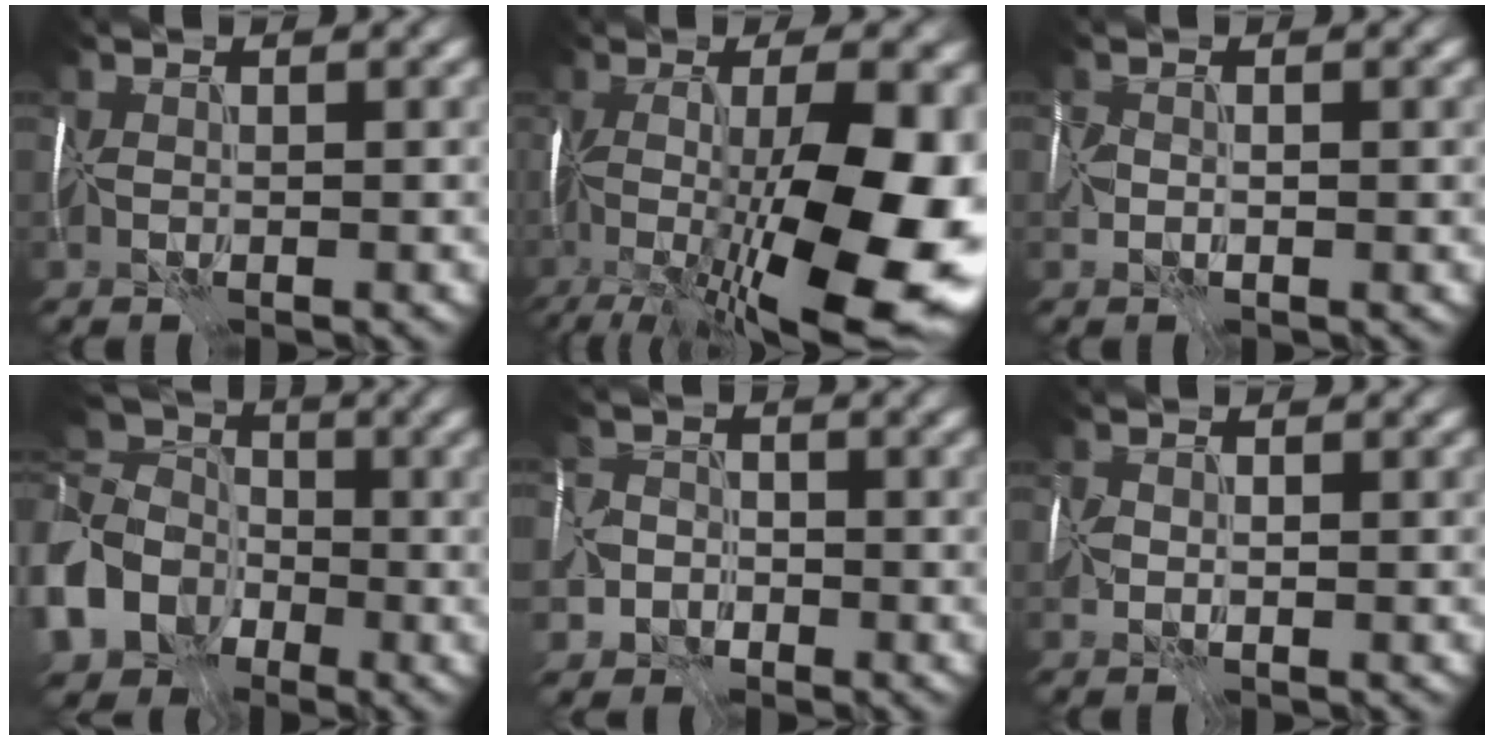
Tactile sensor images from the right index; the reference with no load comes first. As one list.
[{"total": 15.3, "force": [-3.4, 4.0, 14.3], "torque": [-0.236, -0.012, -0.047]}, {"total": 2.0, "force": [-0.5, 1.3, 1.5], "torque": [-0.037, -0.010, -0.008]}, {"total": 11.6, "force": [-3.9, 8.9, 6.3], "torque": [-0.164, -0.018, -0.078]}, {"total": 6.1, "force": [-3.3, 4.7, 1.9], "torque": [-0.030, -0.022, -0.073]}, {"total": 1.4, "force": [0.0, 0.9, 1.1], "torque": [-0.033, -0.003, 0.000]}]